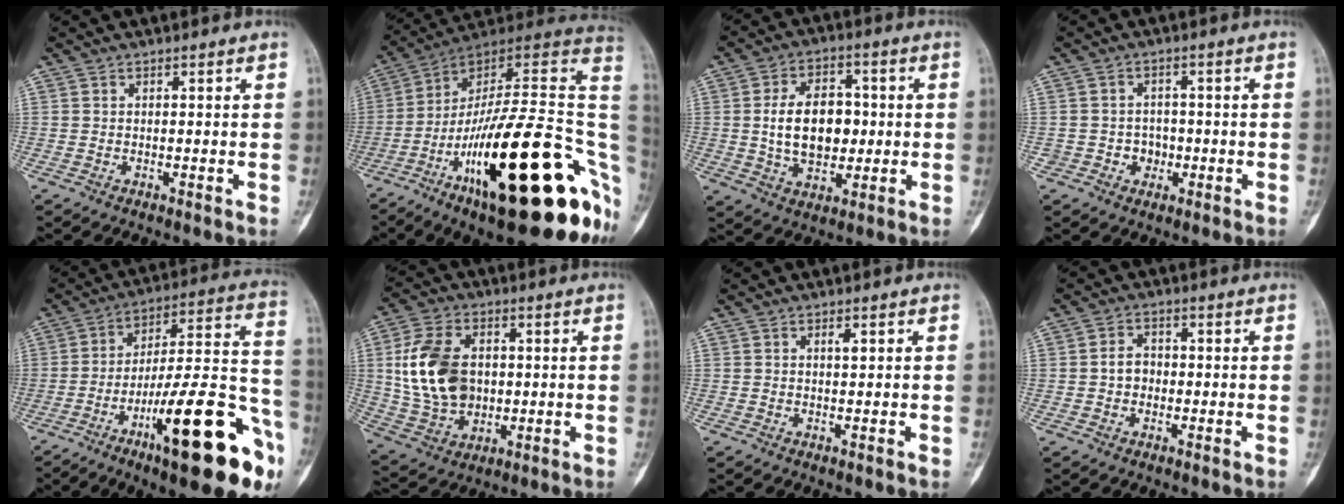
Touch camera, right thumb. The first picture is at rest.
{"total": 34.6, "force": [-10.3, 10.3, 31.4], "torque": [-0.389, 0.071, -0.160]}
{"total": 12.7, "force": [0.4, 8.3, 9.6], "torque": [-0.132, 0.008, 0.013]}
{"total": 3.6, "force": [-1.0, 3.3, 0.9], "torque": [0.016, 0.014, -0.015]}
{"total": 26.7, "force": [-12.2, 6.6, 22.8], "torque": [-0.293, 0.071, -0.180]}
{"total": 15.5, "force": [1.6, 10.9, 10.9], "torque": [-0.189, 0.001, 0.039]}
{"total": 1.2, "force": [0.5, 0.3, 1.0], "torque": [-0.017, 0.002, 0.009]}
{"total": 3.7, "force": [-0.3, 2.9, 2.1], "torque": [-0.022, 0.013, -0.010]}